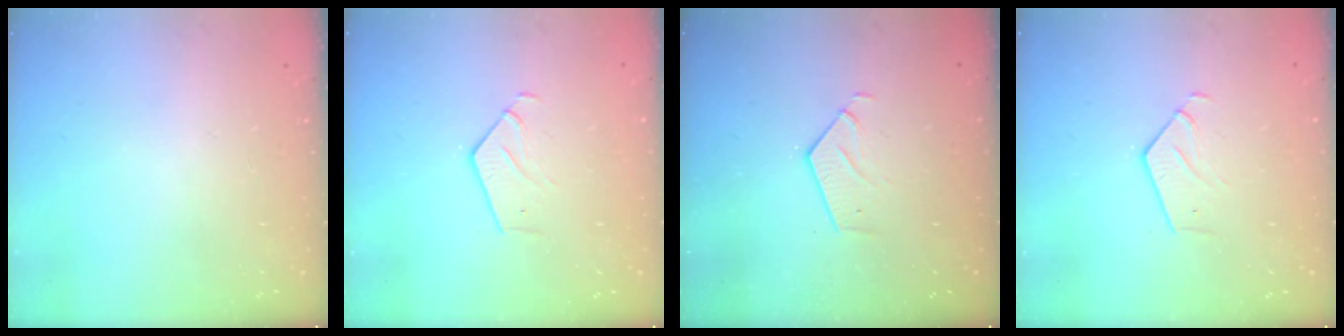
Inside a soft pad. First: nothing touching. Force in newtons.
{"total": 4.8, "press": 4.7, "slide": 0.4}
{"total": 3.1, "press": 3.1, "slide": 0.2}
{"total": 4.8, "press": 4.7, "slide": 0.4}